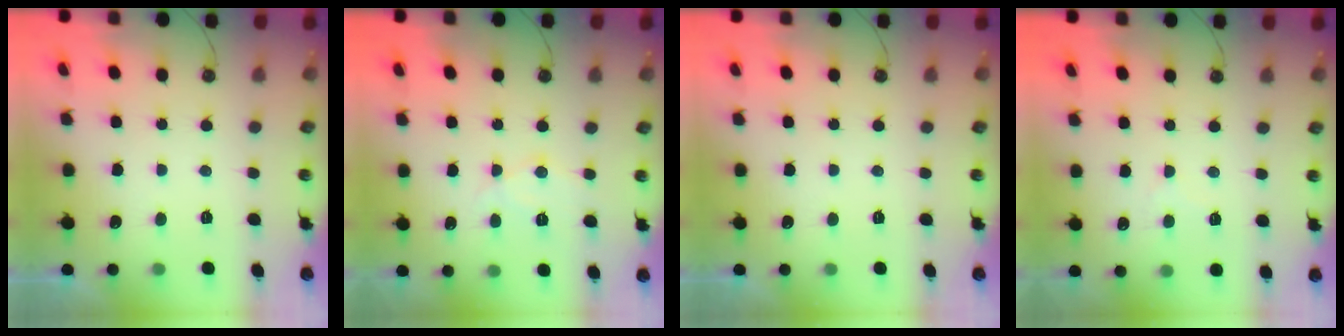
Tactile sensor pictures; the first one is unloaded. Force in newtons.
{"total": 8.9, "press": 8.9, "slide": 0.1}
{"total": 0.0}
{"total": 4.0, "press": 4.0, "slide": 0.5}